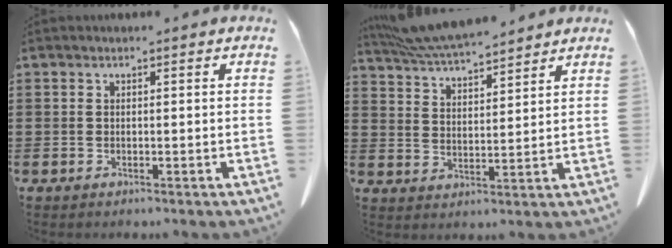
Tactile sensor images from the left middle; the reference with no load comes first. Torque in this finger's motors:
{"motor_torque": [0.81, -0.26, 0.26, 0.10]}